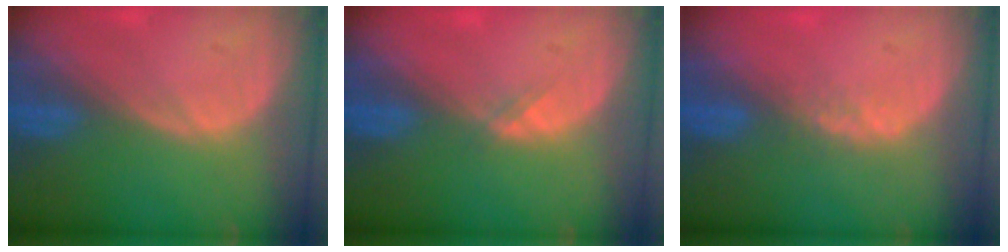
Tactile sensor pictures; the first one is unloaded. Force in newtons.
{"total": 1.1, "press": 0.8, "slide": 0.7}
{"total": 1.7, "press": 1.4, "slide": 0.9}